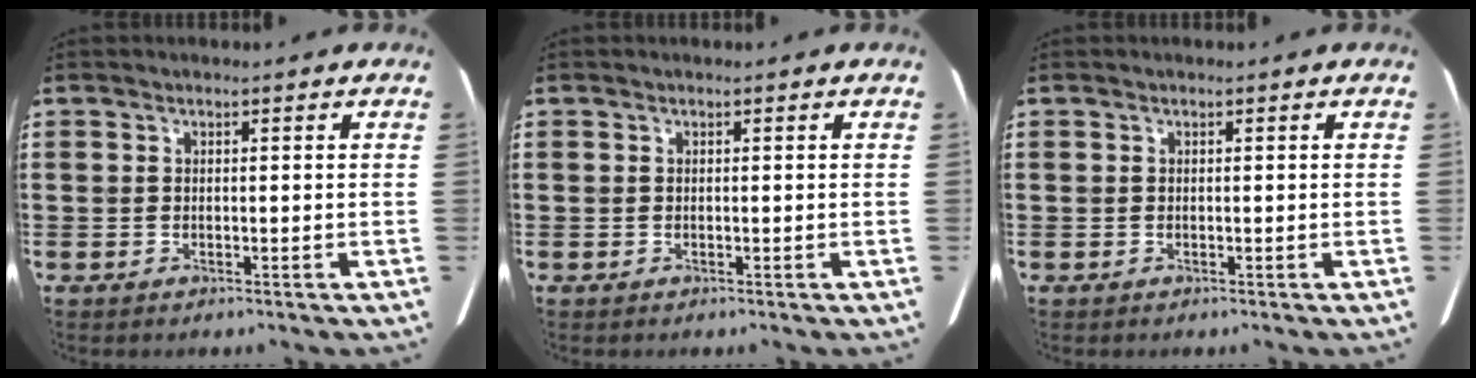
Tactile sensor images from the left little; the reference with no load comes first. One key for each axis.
{"total": 0.0}
{"total": 0.0}